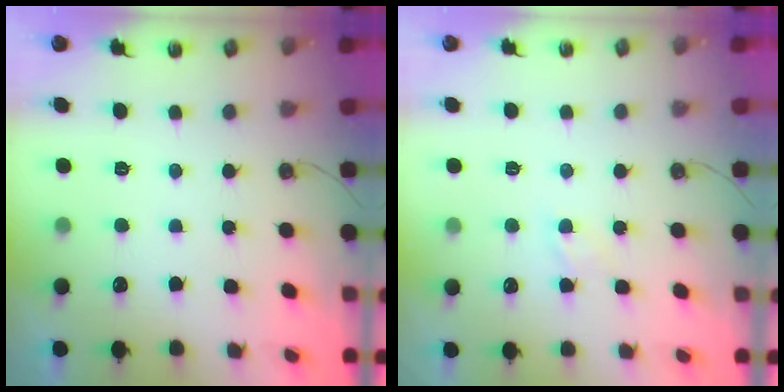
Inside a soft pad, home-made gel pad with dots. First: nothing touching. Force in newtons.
{"total": 3.3, "press": 3.3, "slide": 0.5}